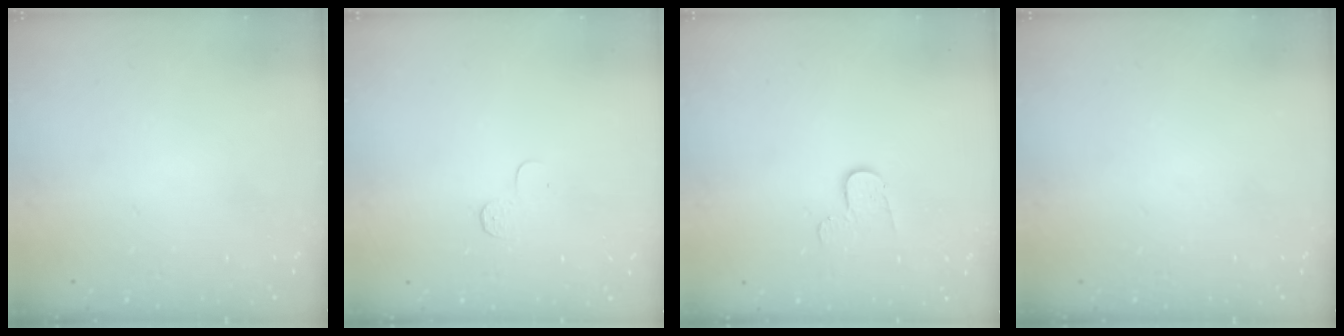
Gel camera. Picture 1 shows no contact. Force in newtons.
{"total": 3.9, "press": 3.9, "slide": 0.4}
{"total": 5.7, "press": 5.7, "slide": 0.5}
{"total": 0.0}